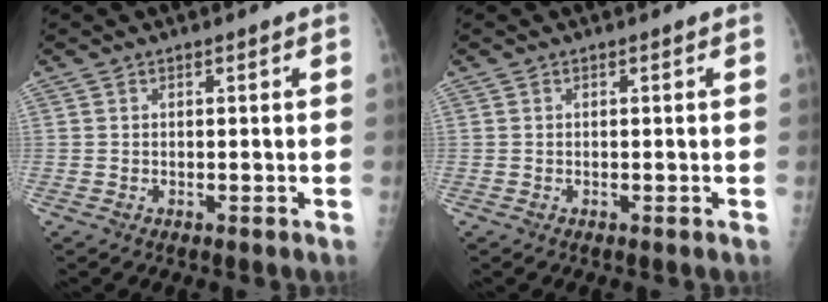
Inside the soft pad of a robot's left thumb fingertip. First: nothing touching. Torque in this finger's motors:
{"motor_torque": [0.00, 0.00, -0.09, -0.12, 0.00]}